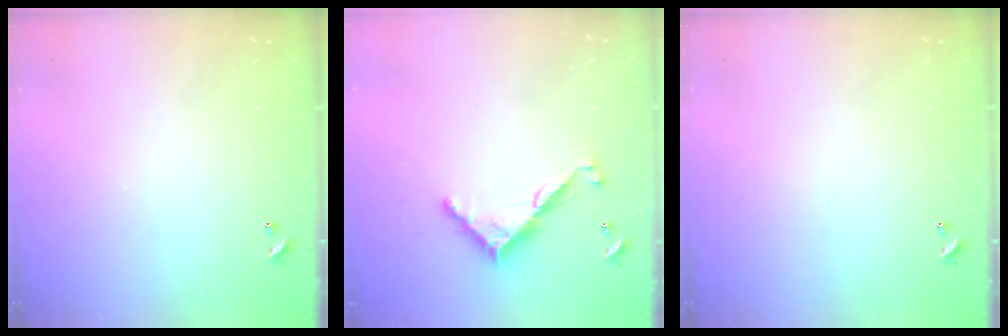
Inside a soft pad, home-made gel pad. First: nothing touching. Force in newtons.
{"total": 7.2, "press": 7.2, "slide": 0.3}
{"total": 0.0}